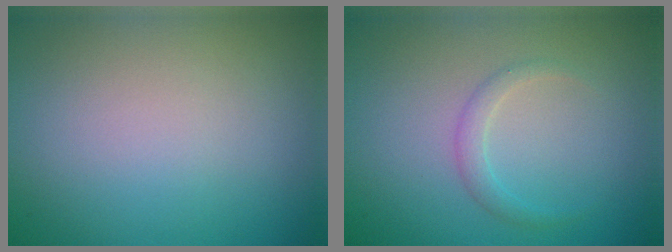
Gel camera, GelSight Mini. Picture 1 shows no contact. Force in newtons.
{"total": 1.3, "press": 1.3, "slide": 0.0}